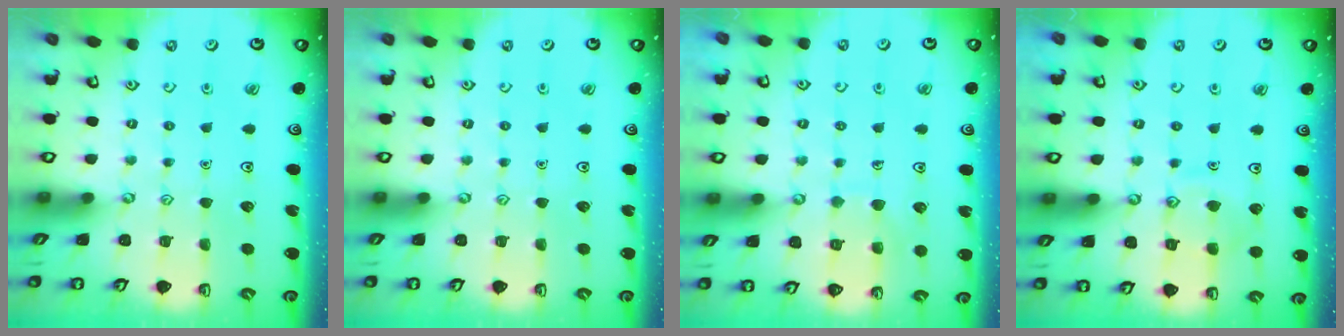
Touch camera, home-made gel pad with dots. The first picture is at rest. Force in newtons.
{"total": 0.0}
{"total": 7.0, "press": 7.0, "slide": 0.5}
{"total": 9.4, "press": 9.4, "slide": 0.8}